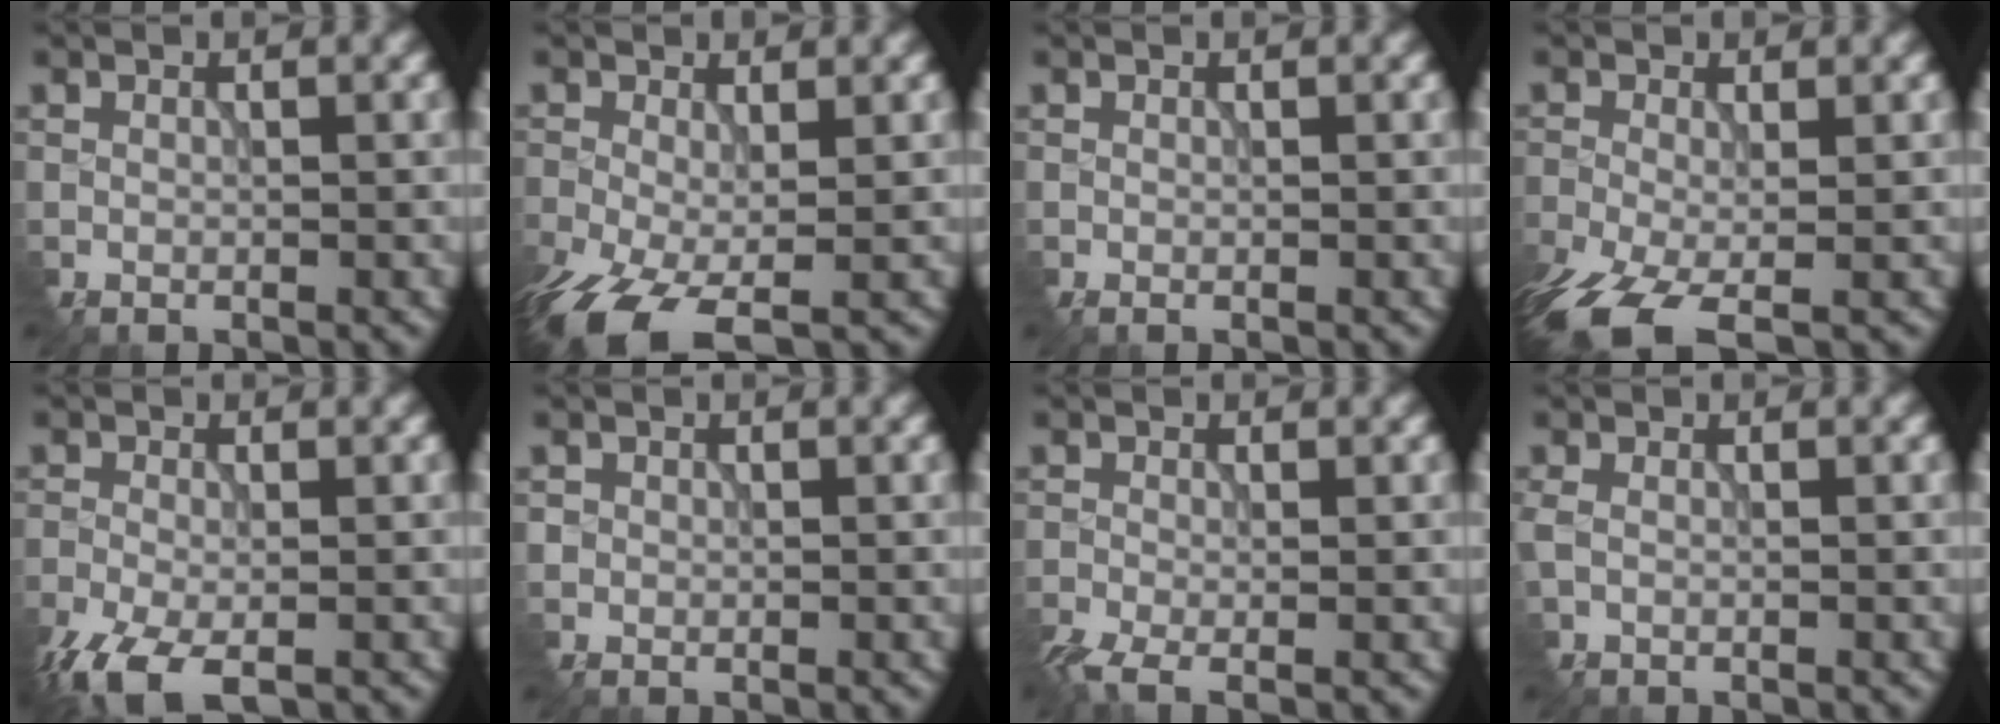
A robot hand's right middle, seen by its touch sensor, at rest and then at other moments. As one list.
[{"total": 7.8, "force": [-4.5, 3.4, 5.4], "torque": [-0.139, -0.041, -0.076]}, {"total": 0.0}, {"total": 7.9, "force": [-4.9, 3.3, 5.3], "torque": [-0.133, -0.040, -0.089]}, {"total": 6.2, "force": [-4.0, 2.7, 4.0], "torque": [-0.100, -0.020, -0.078]}, {"total": 0.9, "force": [0.0, 0.9, 0.0], "torque": [-0.003, -0.001, 0.001]}, {"total": 3.4, "force": [-2.2, 1.3, 2.3], "torque": [-0.057, -0.011, -0.048]}, {"total": 1.3, "force": [-0.1, 0.8, 1.0], "torque": [-0.032, 0.003, -0.005]}]